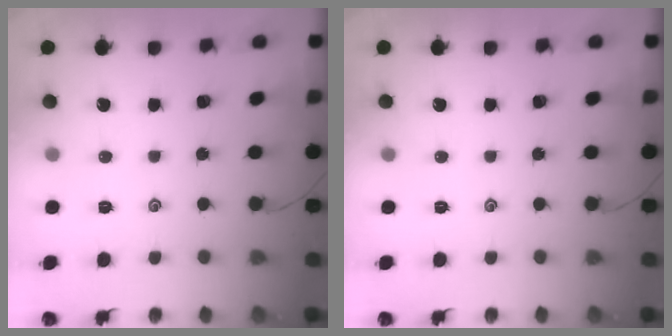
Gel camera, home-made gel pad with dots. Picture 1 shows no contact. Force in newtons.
{"total": 0.0}